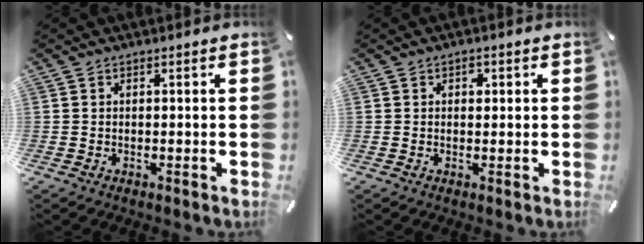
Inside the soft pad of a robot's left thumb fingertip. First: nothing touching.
{"total": 1.5, "force": [0.3, 1.2, 0.8], "torque": [-0.001, 0.001, 0.001]}